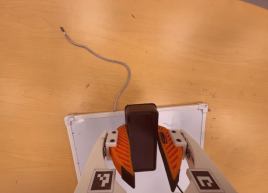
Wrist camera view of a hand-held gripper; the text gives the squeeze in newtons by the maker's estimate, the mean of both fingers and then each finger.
{"total": 9.5, "left": 9.8, "right": 9.3}